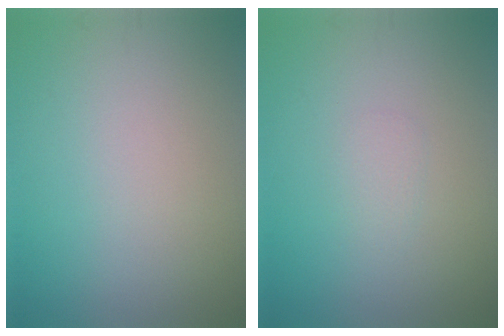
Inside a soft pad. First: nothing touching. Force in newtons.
{"total": 0.8, "press": 0.8, "slide": 0.1}